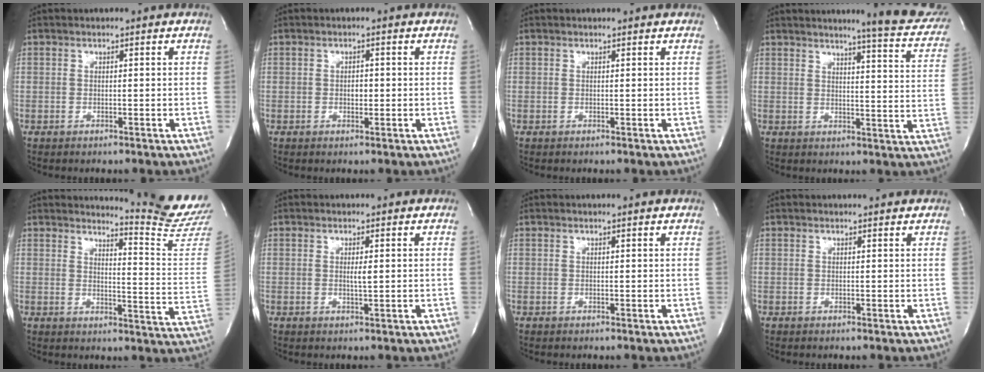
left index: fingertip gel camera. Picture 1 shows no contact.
{"total": 1.3, "force": [-0.4, 0.8, 0.9], "torque": [-0.015, -0.003, -0.005]}
{"total": 1.0, "force": [1.0, 0.0, 0.1], "torque": [-0.009, -0.004, 0.007]}
{"total": 13.8, "force": [12.1, 0.5, 6.6], "torque": [-0.074, -0.060, 0.120]}
{"total": 12.3, "force": [11.9, -3.0, 0.8], "torque": [-0.021, -0.142, 0.135]}
{"total": 1.2, "force": [0.0, 0.0, 1.2], "torque": [-0.028, -0.006, 0.000]}
{"total": 1.1, "force": [1.0, -0.2, 0.3], "torque": [-0.016, 0.000, 0.012]}
{"total": 1.9, "force": [1.9, 0.0, 0.2], "torque": [-0.009, -0.002, 0.016]}